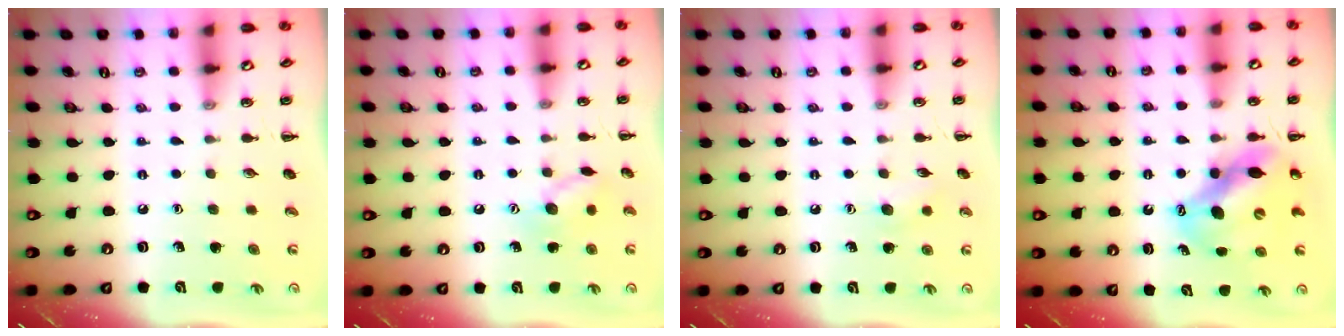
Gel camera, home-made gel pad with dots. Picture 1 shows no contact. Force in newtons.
{"total": 8.8, "press": 8.8, "slide": 0.4}
{"total": 6.4, "press": 6.2, "slide": 1.6}
{"total": 11.1, "press": 10.8, "slide": 2.7}